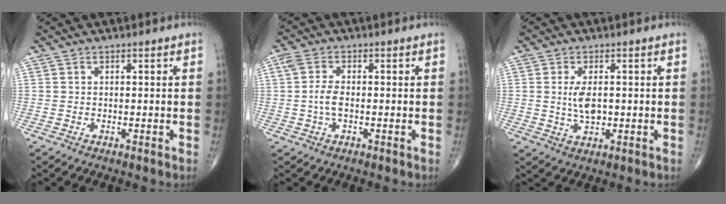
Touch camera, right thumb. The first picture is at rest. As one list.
[{"total": 3.9, "force": [-0.4, 1.9, 3.4], "torque": [-0.083, 0.007, -0.010]}, {"total": 4.9, "force": [0.3, 2.5, 4.2], "torque": [-0.080, -0.009, 0.009]}]